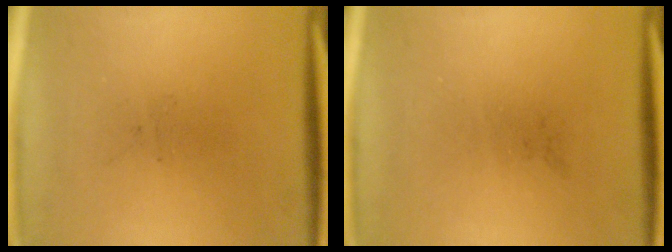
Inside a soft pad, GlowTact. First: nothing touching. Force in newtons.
{"total": 0.0}